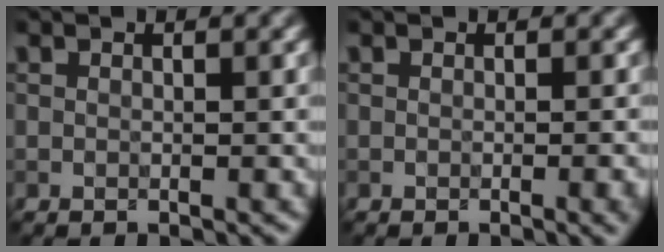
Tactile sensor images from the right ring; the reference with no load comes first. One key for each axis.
{"total": 2.3, "fx": -0.5, "fy": 0.9, "fz": 2.1, "tx": 0.001, "ty": 0.004, "tz": -0.004}